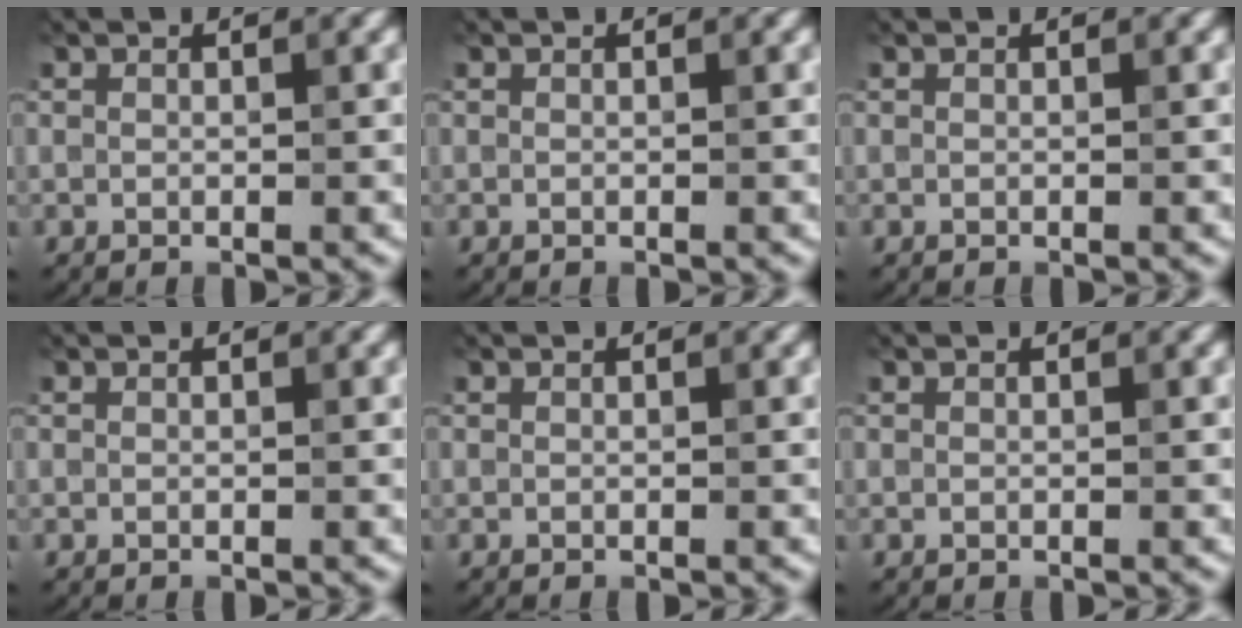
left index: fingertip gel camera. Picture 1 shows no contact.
{"total": 0.0}
{"total": 0.0}
{"total": 0.0}
{"total": 0.0}
{"total": 0.0}